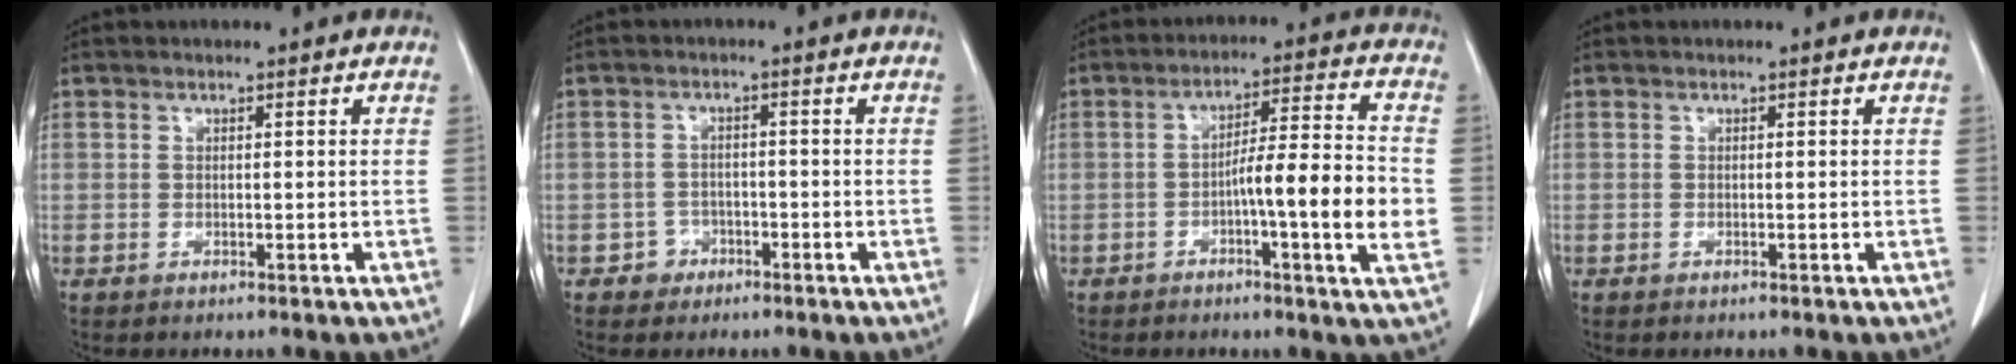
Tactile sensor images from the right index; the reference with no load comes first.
{"total": 2.6, "force": [-1.5, 2.1, 0.1], "torque": [0.005, 0.013, -0.025]}
{"total": 12.0, "force": [-2.4, 0.0, 11.7], "torque": [-0.180, 0.004, -0.044]}
{"total": 0.0}